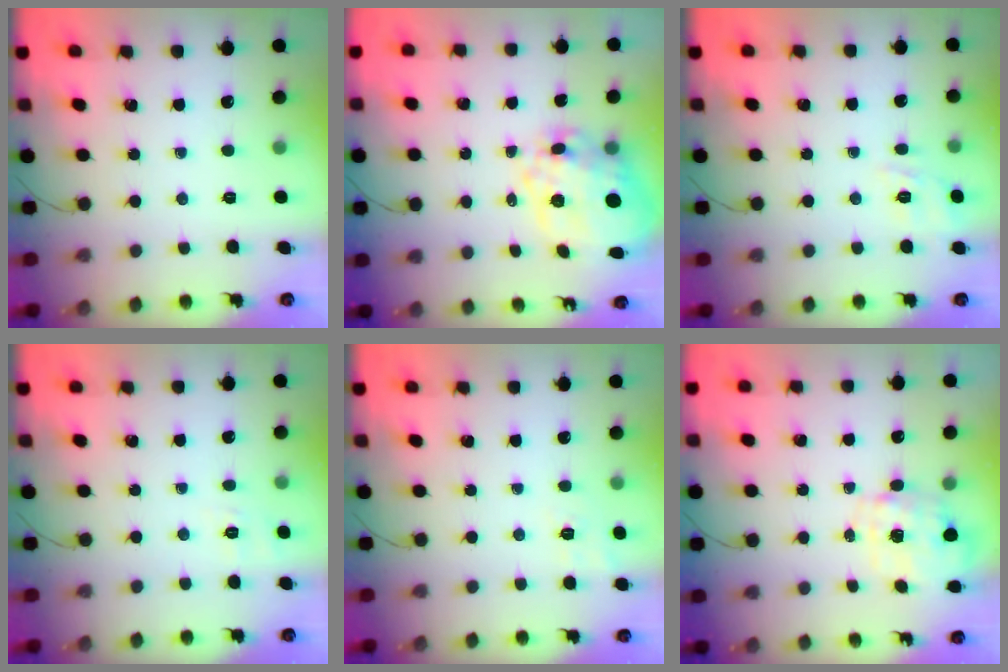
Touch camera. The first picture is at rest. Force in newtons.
{"total": 18.5, "press": 18.1, "slide": 3.8}
{"total": 2.7, "press": 2.1, "slide": 1.7}
{"total": 1.9, "press": 0.3, "slide": 1.9}
{"total": 7.0, "press": 6.7, "slide": 2.0}
{"total": 2.8, "press": 2.7, "slide": 0.9}